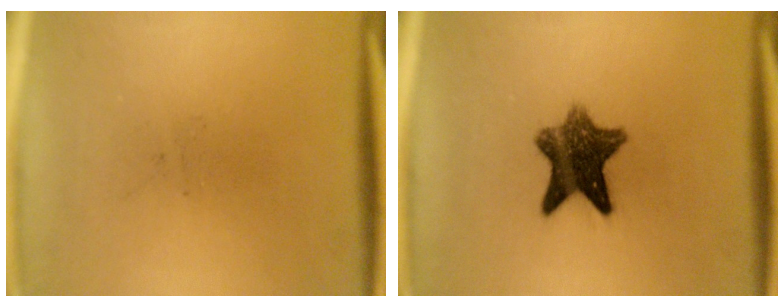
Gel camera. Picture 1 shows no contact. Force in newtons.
{"total": 9.3}